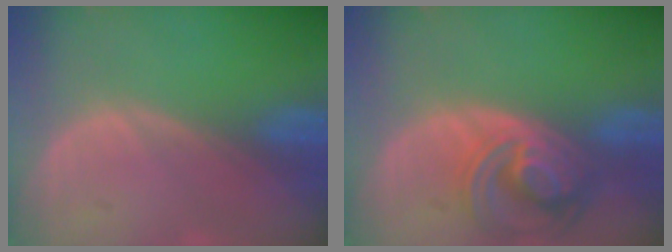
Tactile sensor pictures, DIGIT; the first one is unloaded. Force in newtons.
{"total": 8.3, "press": 7.1, "slide": 4.2}